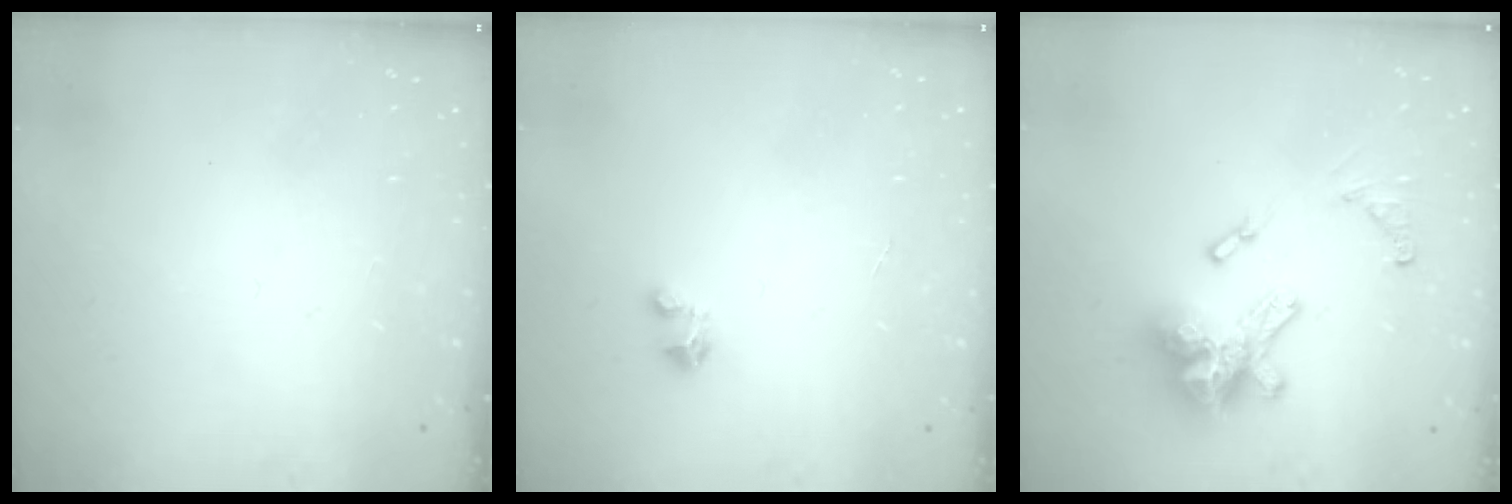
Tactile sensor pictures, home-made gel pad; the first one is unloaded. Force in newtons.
{"total": 2.1, "press": 2.1, "slide": 0.1}
{"total": 17.2, "press": 17.1, "slide": 1.6}